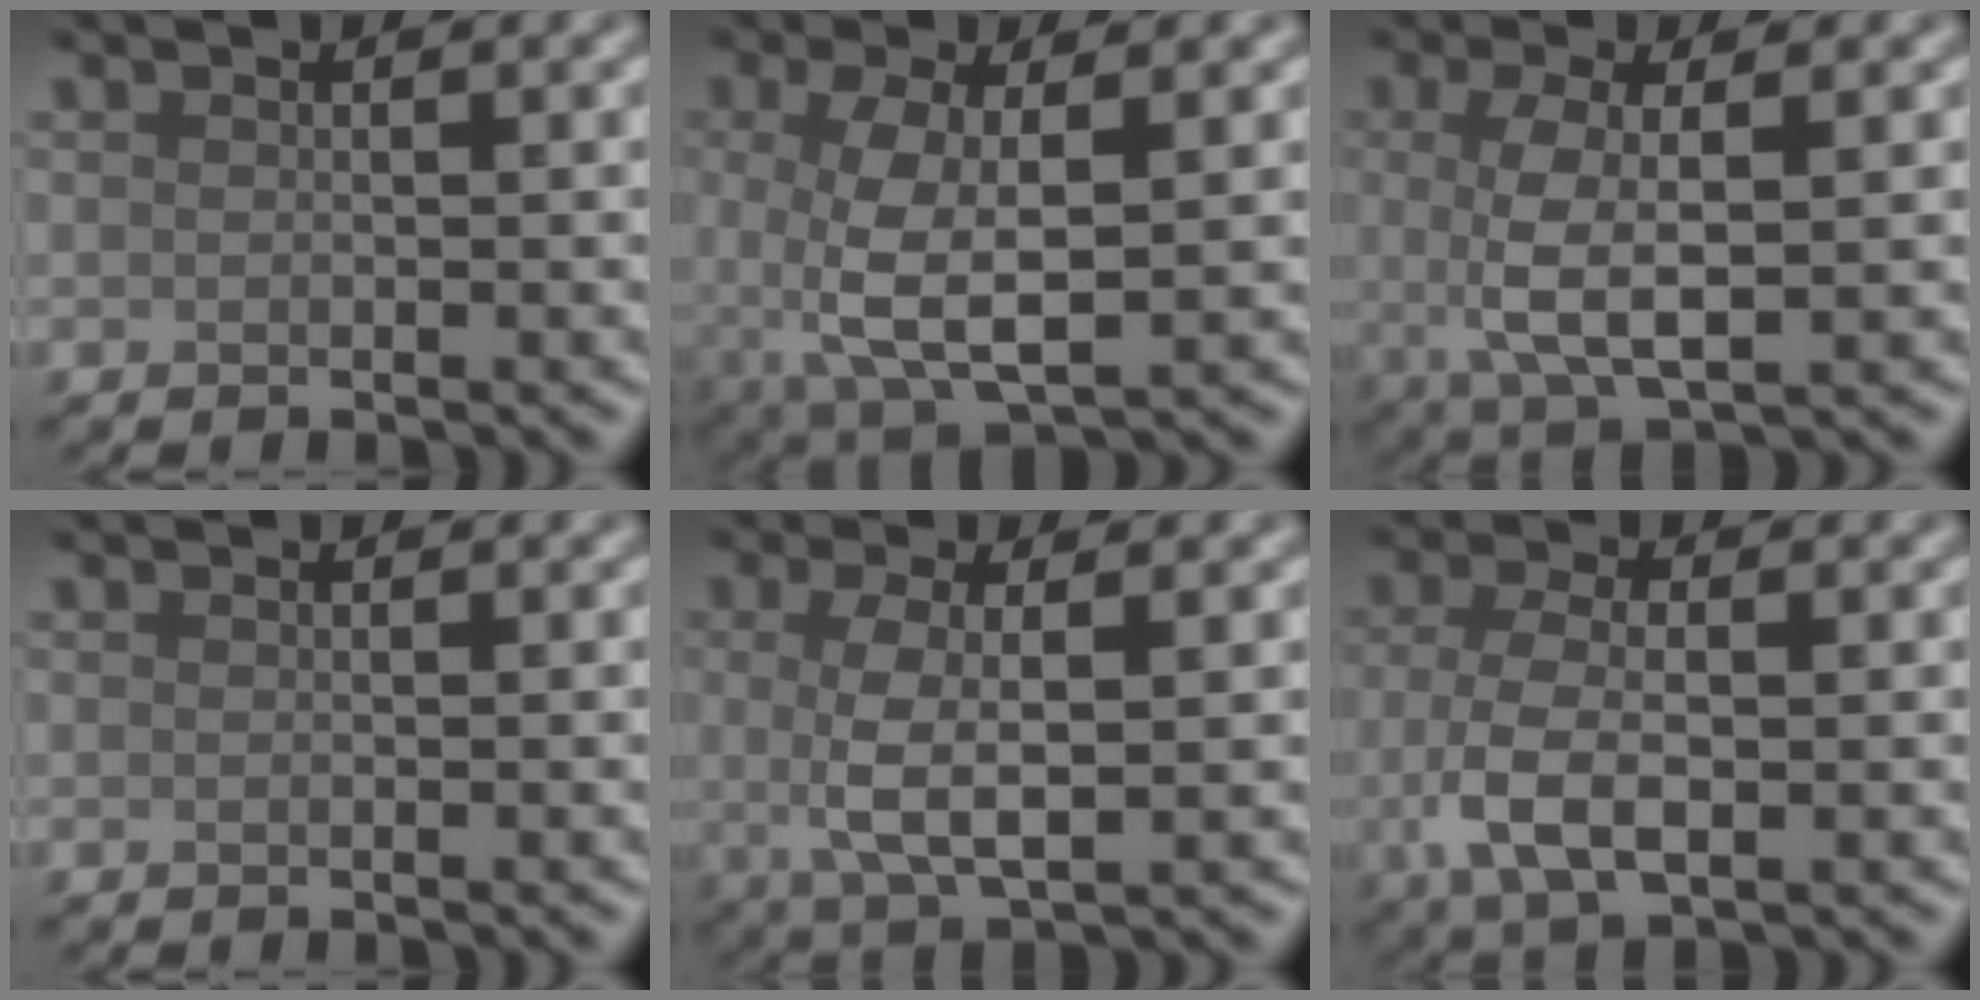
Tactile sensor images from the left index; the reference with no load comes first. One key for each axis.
{"total": 6.3, "fx": 0.1, "fy": 2.6, "fz": 5.7, "tx": -0.128, "ty": -0.006, "tz": 0.005}
{"total": 5.0, "fx": 0.3, "fy": 1.6, "fz": 4.7, "tx": -0.096, "ty": -0.002, "tz": 0.005}
{"total": 0.0}
{"total": 4.4, "fx": 0.3, "fy": 1.3, "fz": 4.2, "tx": -0.086, "ty": -0.002, "tz": 0.005}
{"total": 5.1, "fx": -0.7, "fy": 2.4, "fz": 4.4, "tx": -0.103, "ty": -0.008, "tz": -0.013}